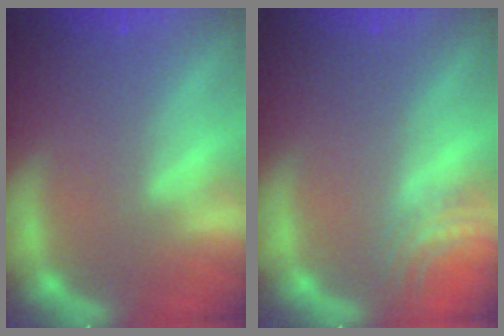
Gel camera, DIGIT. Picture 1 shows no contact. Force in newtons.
{"total": 3.0}